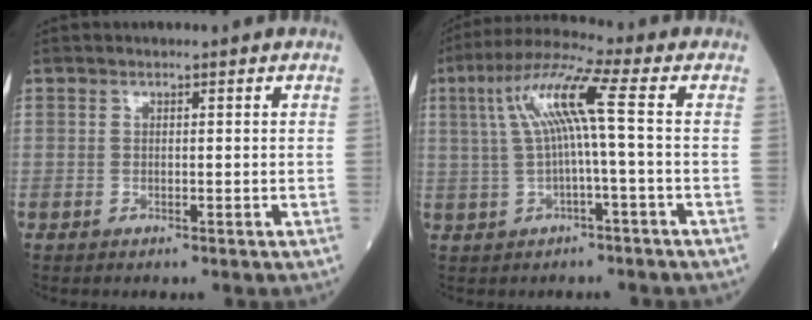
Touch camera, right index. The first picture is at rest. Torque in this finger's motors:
{"motor_torque": [0.17, 0.08, 0.63, 0.21]}